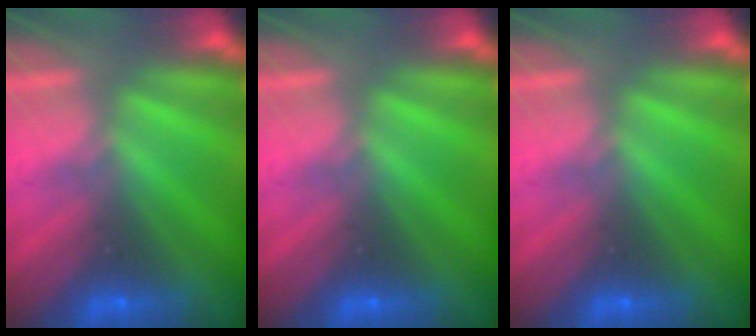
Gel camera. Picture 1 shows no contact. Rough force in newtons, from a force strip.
{"total": 0.0}
{"total": 0.0}